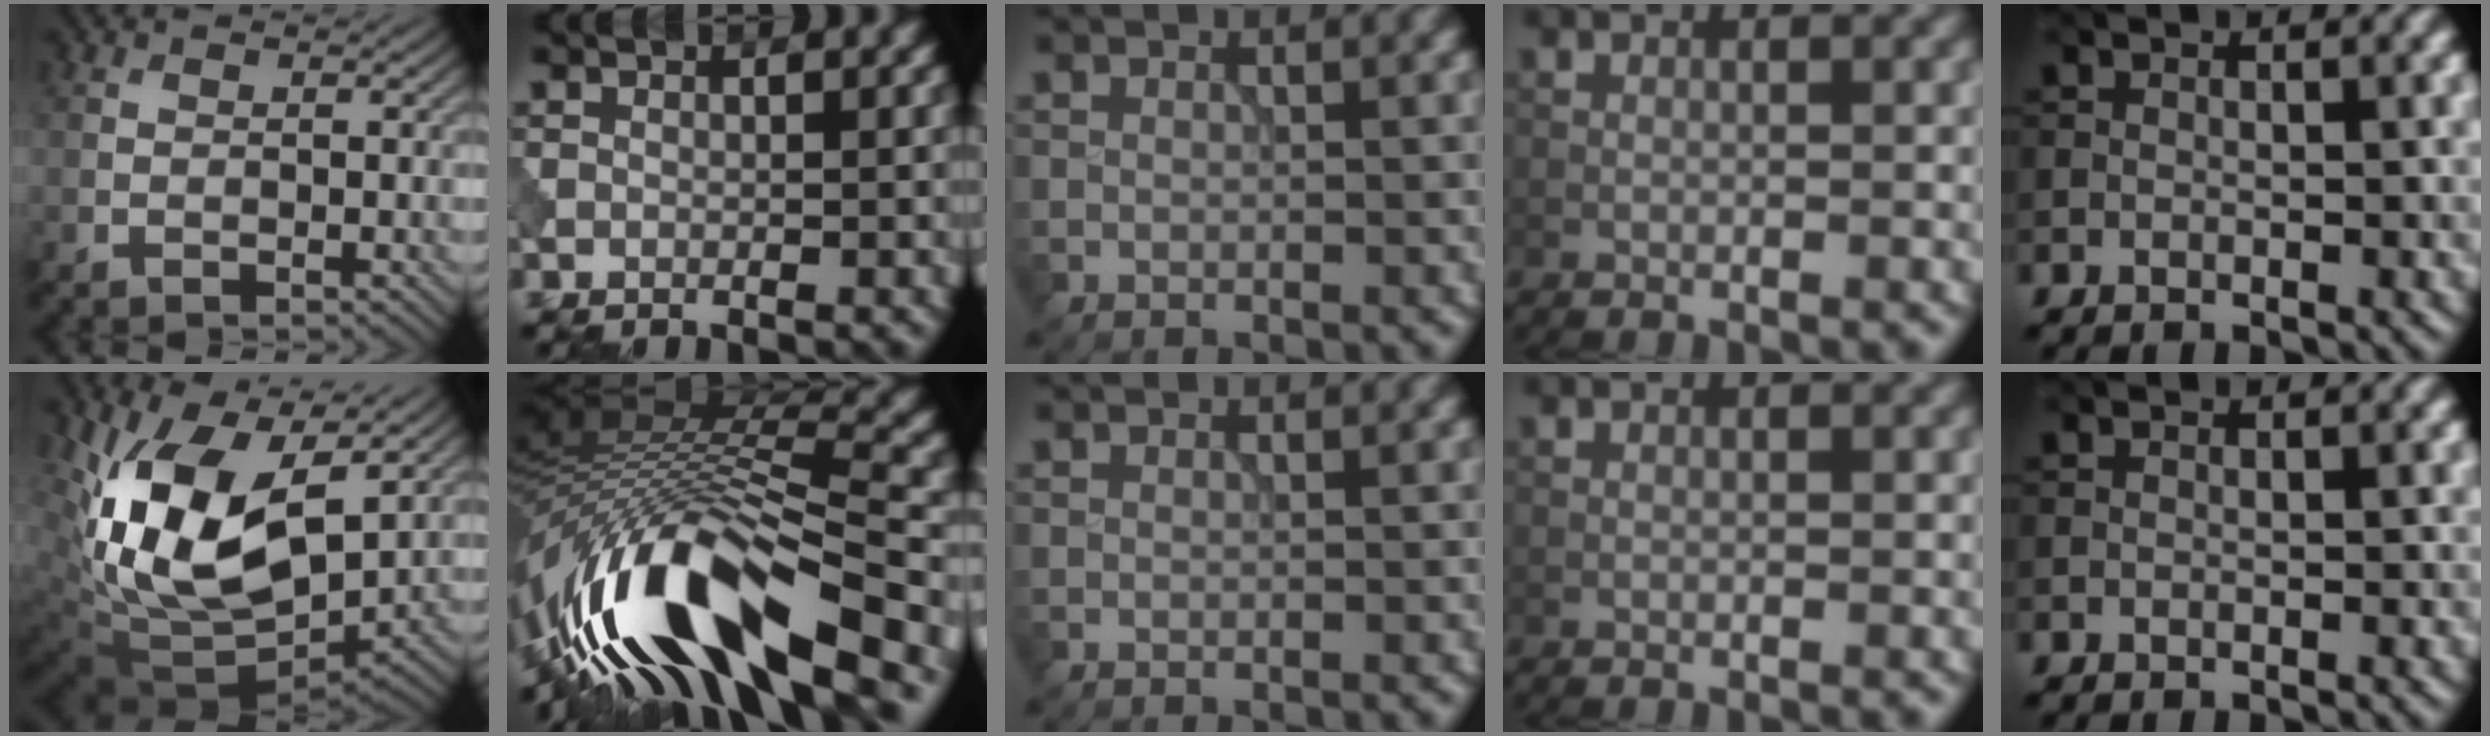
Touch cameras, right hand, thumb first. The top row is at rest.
{"thumb": {"total": 16.3, "force": [3.1, 9.2, 13.1], "torque": [-0.284, -0.016, 0.066]}, "index": {"total": 15.0, "force": [-7.6, 5.0, 12.0], "torque": [-0.221, 0.015, -0.126]}}